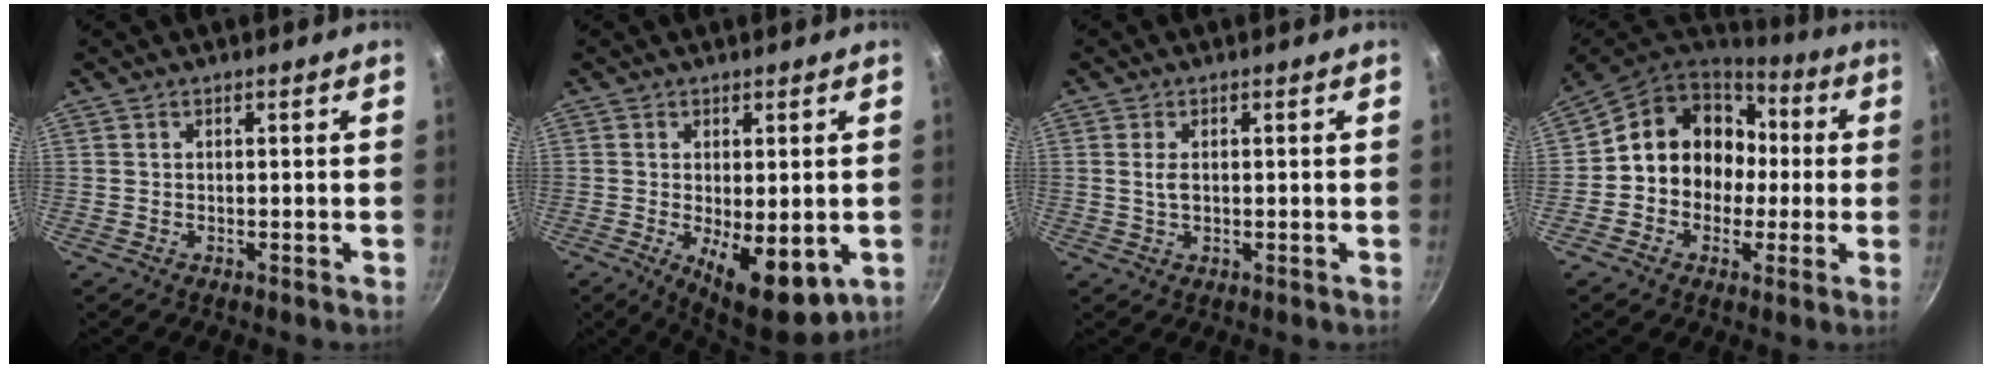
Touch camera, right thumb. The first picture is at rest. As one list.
[{"total": 10.7, "force": [-2.2, 4.5, 9.4], "torque": [-0.118, -0.010, -0.015]}, {"total": 1.4, "force": [0.2, 0.9, 1.2], "torque": [-0.022, 0.001, 0.003]}, {"total": 15.4, "force": [0.4, 13.5, 7.5], "torque": [-0.078, 0.045, -0.005]}]